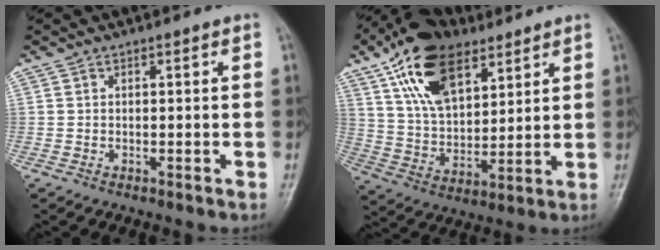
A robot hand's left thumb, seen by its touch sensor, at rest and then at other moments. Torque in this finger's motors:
{"motor_torque": [0.32, 0.37, 1.36, -1.39, 0.20]}